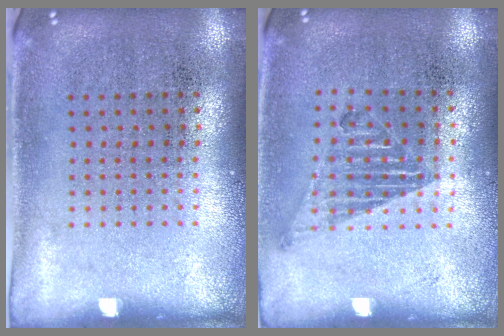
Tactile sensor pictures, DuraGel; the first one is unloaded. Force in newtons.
{"total": 1.0, "press": 0.9, "slide": 0.4}